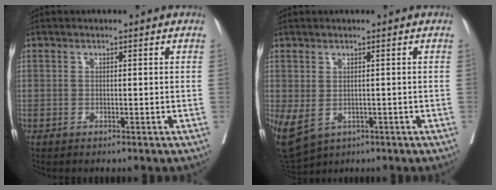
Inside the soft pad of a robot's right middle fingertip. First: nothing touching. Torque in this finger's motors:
{"motor_torque": [0.86, -0.19, 0.76, 0.20]}